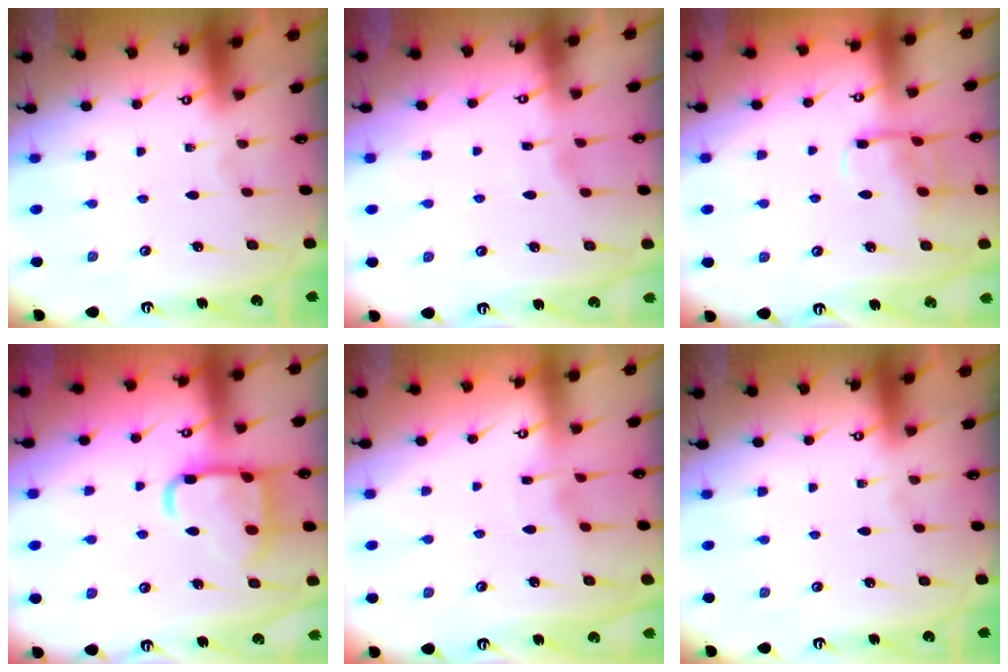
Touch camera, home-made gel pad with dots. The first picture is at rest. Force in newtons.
{"total": 2.6, "press": 2.6, "slide": 0.3}
{"total": 9.4, "press": 9.3, "slide": 0.9}
{"total": 15.9, "press": 15.8, "slide": 1.6}
{"total": 3.4, "press": 3.4, "slide": 0.4}
{"total": 0.0}